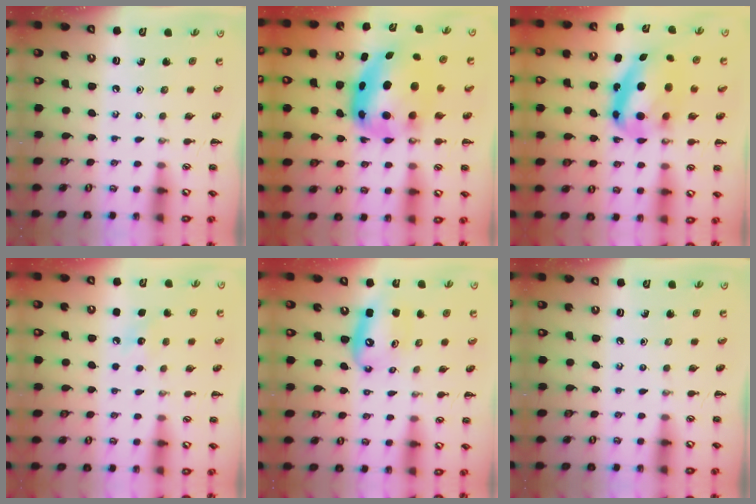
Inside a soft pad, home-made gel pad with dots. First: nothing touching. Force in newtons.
{"total": 10.3, "press": 10.0, "slide": 2.6}
{"total": 14.5, "press": 14.1, "slide": 3.4}
{"total": 6.2, "press": 5.9, "slide": 1.8}
{"total": 11.4, "press": 11.0, "slide": 3.0}
{"total": 0.0}